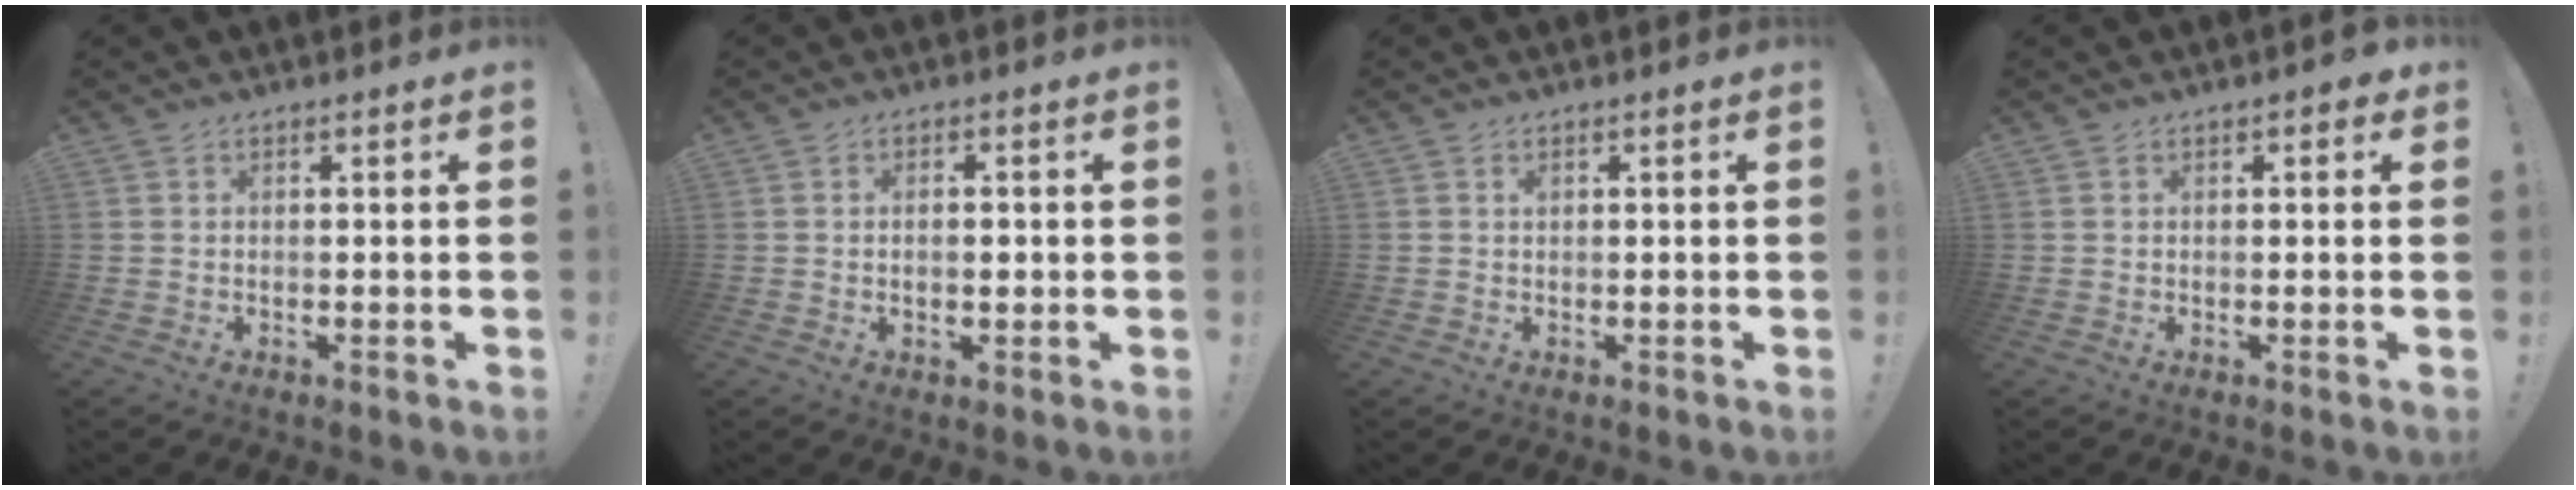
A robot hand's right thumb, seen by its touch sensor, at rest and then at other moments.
{"total": 2.0, "force": [-0.3, 1.0, 1.7], "torque": [-0.019, 0.003, -0.009]}
{"total": 0.6, "force": [0.3, 0.5, -0.1], "torque": [0.009, 0.000, 0.005]}
{"total": 1.6, "force": [0.6, 0.9, 1.2], "torque": [-0.007, -0.002, 0.007]}